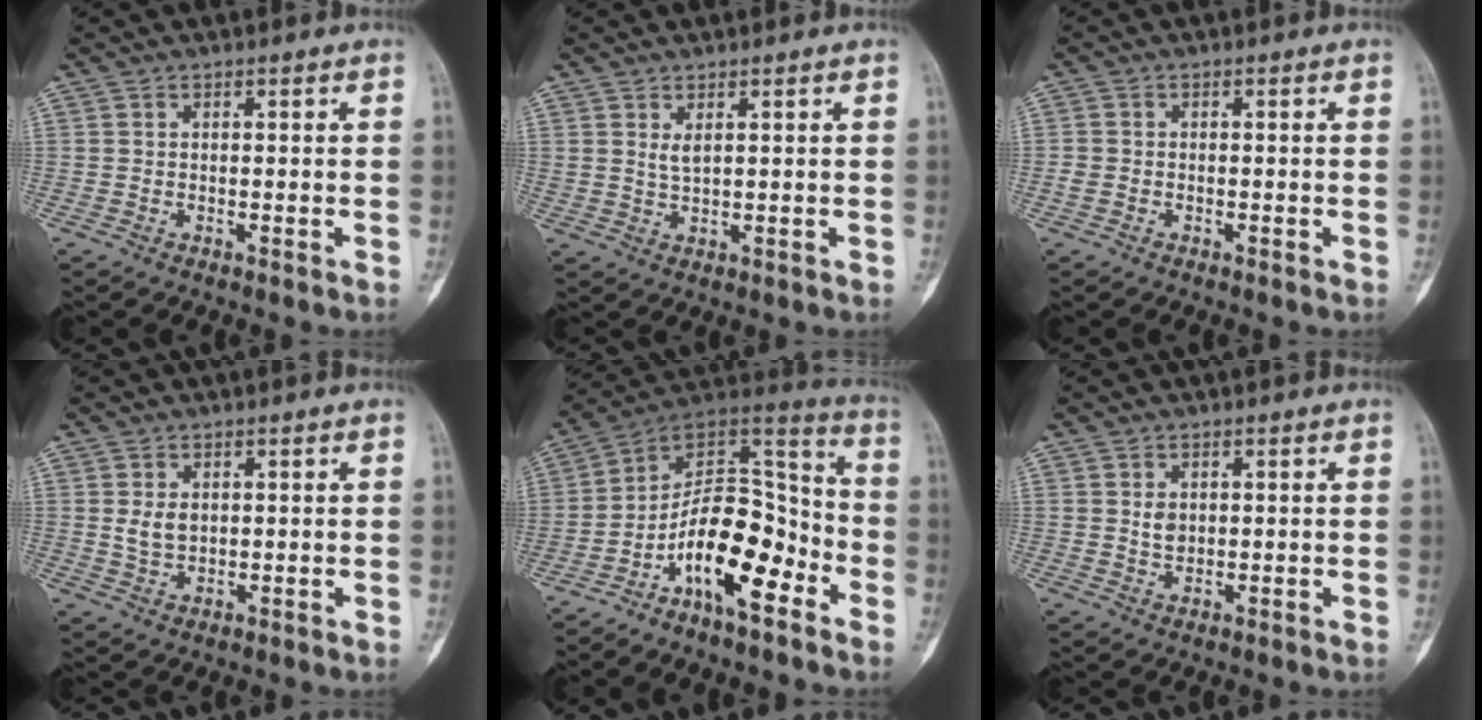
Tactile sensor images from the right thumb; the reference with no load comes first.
{"total": 2.2, "force": [1.1, 0.8, 1.7], "torque": [-0.034, -0.010, 0.029]}
{"total": 1.6, "force": [-0.6, 1.2, 0.8], "torque": [-0.021, 0.002, -0.015]}
{"total": 3.6, "force": [0.6, 2.5, 2.4], "torque": [-0.035, -0.006, 0.016]}
{"total": 17.2, "force": [-8.1, 7.5, 13.1], "torque": [-0.193, 0.088, -0.143]}
{"total": 2.7, "force": [0.5, 2.0, 1.7], "torque": [-0.021, -0.004, 0.013]}